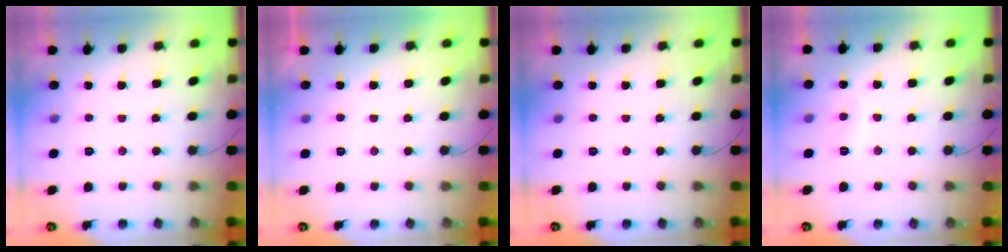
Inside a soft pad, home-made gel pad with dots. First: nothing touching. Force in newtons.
{"total": 0.7, "press": 0.4, "slide": 0.6}
{"total": 0.0}
{"total": 2.0, "press": 1.9, "slide": 0.5}